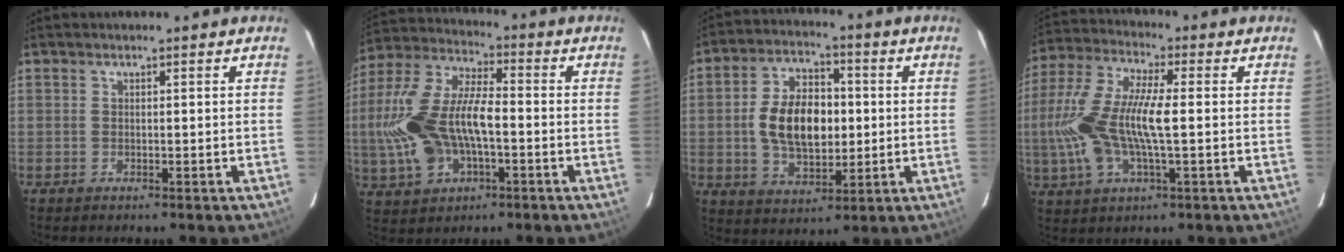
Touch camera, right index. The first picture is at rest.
{"total": 17.7, "force": [-2.8, 9.3, 14.8], "torque": [-0.326, 0.008, -0.047]}
{"total": 13.2, "force": [-0.1, 7.9, 10.6], "torque": [-0.201, 0.017, 0.006]}
{"total": 16.0, "force": [-1.4, 5.0, 15.1], "torque": [-0.314, 0.001, -0.029]}